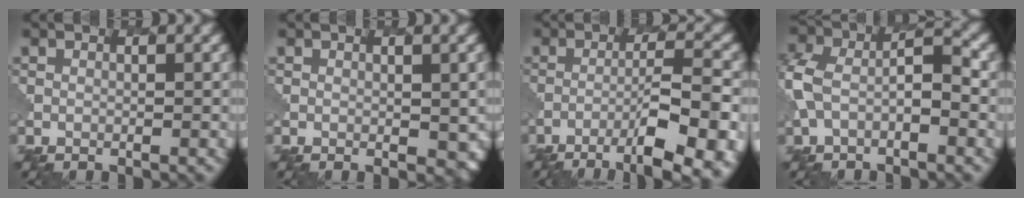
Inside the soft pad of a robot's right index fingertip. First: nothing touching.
{"total": 3.6, "force": [-0.4, 2.2, 2.8], "torque": [-0.030, -0.009, 0.000]}
{"total": 9.4, "force": [-5.4, 1.9, 7.5], "torque": [-0.107, 0.011, -0.079]}
{"total": 5.0, "force": [-0.8, 2.8, 4.1], "torque": [-0.095, 0.012, -0.024]}